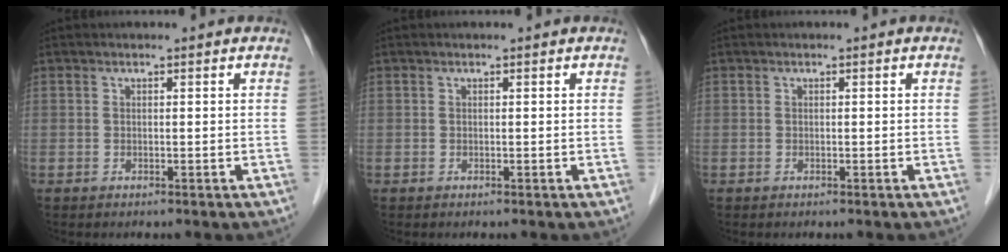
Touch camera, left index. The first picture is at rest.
{"total": 0.0}
{"total": 0.0}